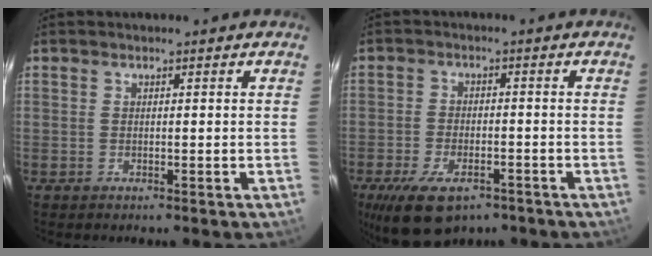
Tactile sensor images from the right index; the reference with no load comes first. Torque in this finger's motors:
{"motor_torque": [1.04, -0.76, 0.25, 0.07]}